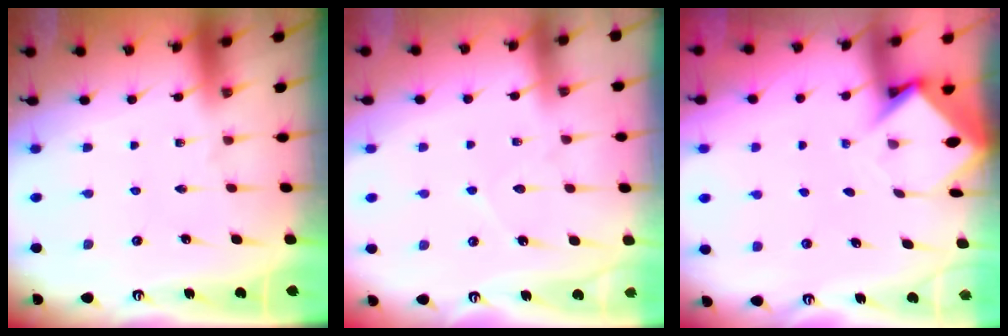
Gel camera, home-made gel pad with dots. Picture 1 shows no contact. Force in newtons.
{"total": 4.9, "press": 4.8, "slide": 0.4}
{"total": 4.0, "press": 4.0, "slide": 0.2}